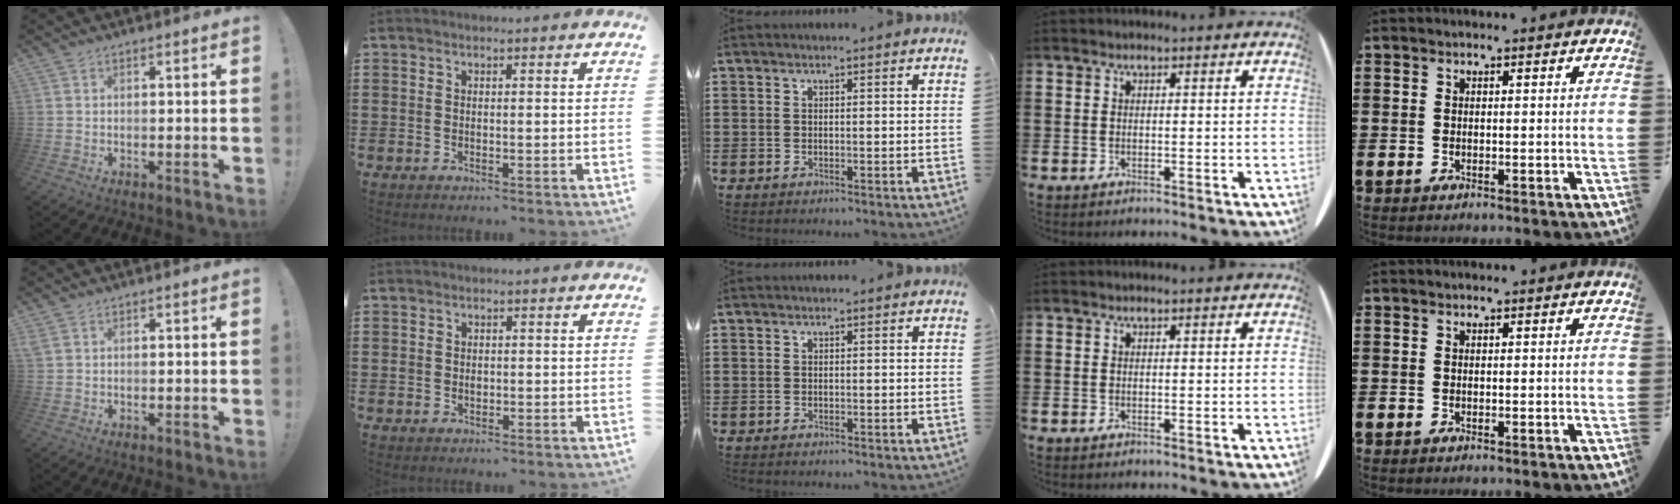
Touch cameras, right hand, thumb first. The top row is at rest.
{"thumb": {"total": 1.1, "force": [0.6, 0.6, 0.7], "torque": [-0.016, 0.003, 0.012]}, "index": {"total": 1.1, "force": [0.0, 1.0, 0.6], "torque": [-0.014, 0.005, -0.001]}}